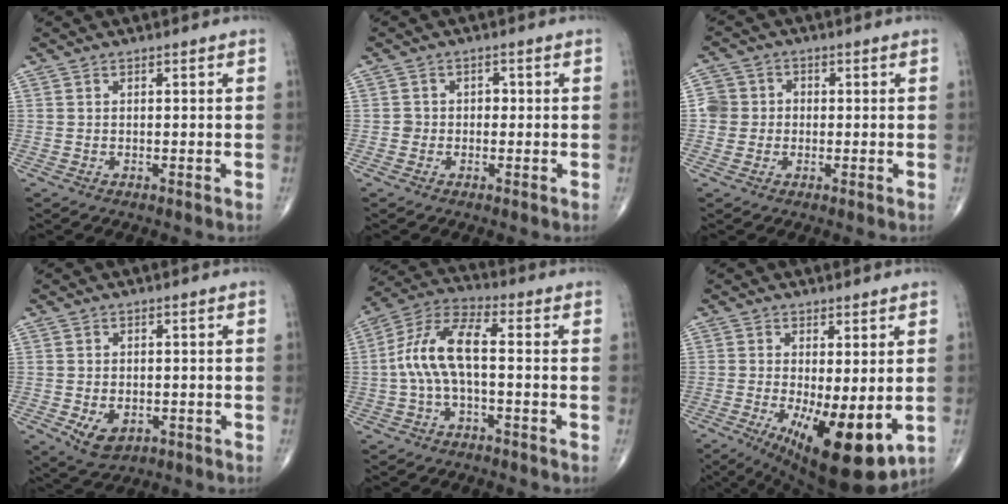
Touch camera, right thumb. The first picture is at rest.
{"total": 2.0, "force": [-0.3, 1.8, 0.7], "torque": [0.005, 0.008, -0.009]}
{"total": 4.6, "force": [-0.4, 4.4, 1.0], "torque": [0.005, 0.011, -0.015]}
{"total": 5.2, "force": [-1.6, 3.4, 3.6], "torque": [-0.053, 0.000, -0.014]}
{"total": 10.6, "force": [-0.8, 4.1, 9.7], "torque": [-0.208, 0.042, -0.022]}
{"total": 14.6, "force": [-3.4, 5.0, 13.3], "torque": [-0.200, -0.030, -0.034]}